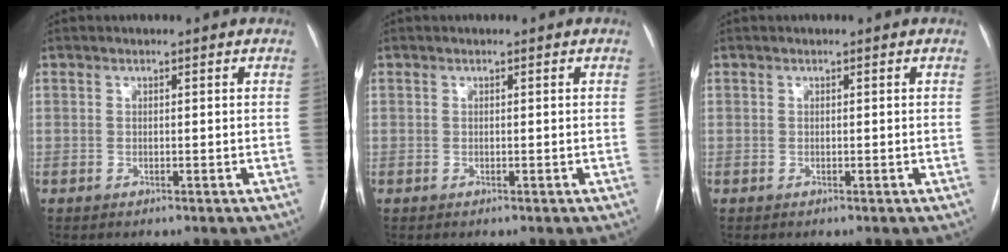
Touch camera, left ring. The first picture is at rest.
{"total": 0.0}
{"total": 0.0}